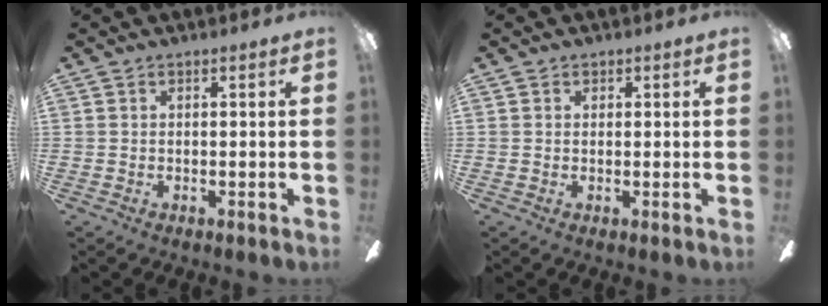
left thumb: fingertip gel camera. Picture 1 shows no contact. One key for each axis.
{"total": 0.7, "fx": 0.4, "fy": 0.6, "fz": 0.2, "tx": 0.004, "ty": -0.001, "tz": 0.006}